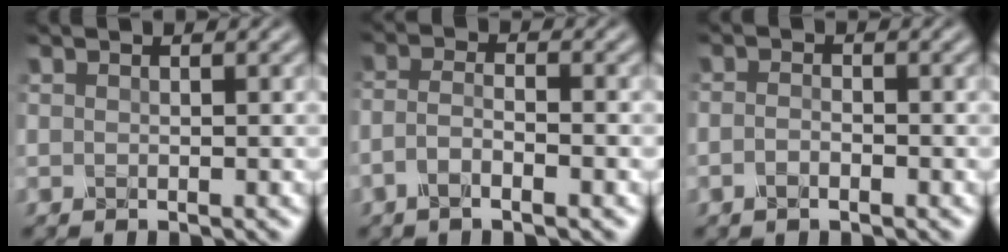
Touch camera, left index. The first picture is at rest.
{"total": 2.8, "force": [-1.4, 0.8, 2.3], "torque": [-0.047, 0.002, -0.035]}
{"total": 1.3, "force": [-0.7, 0.5, 1.0], "torque": [-0.023, -0.001, -0.015]}